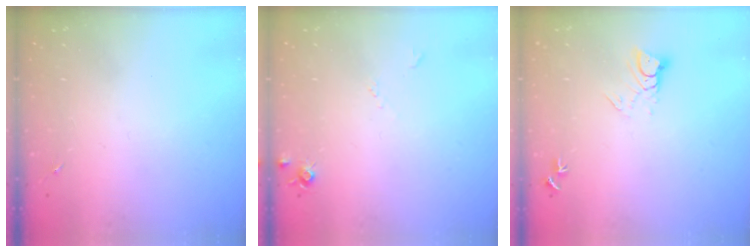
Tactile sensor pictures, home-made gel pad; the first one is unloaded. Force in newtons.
{"total": 5.4, "press": 5.4, "slide": 0.6}
{"total": 5.1, "press": 5.1, "slide": 0.3}